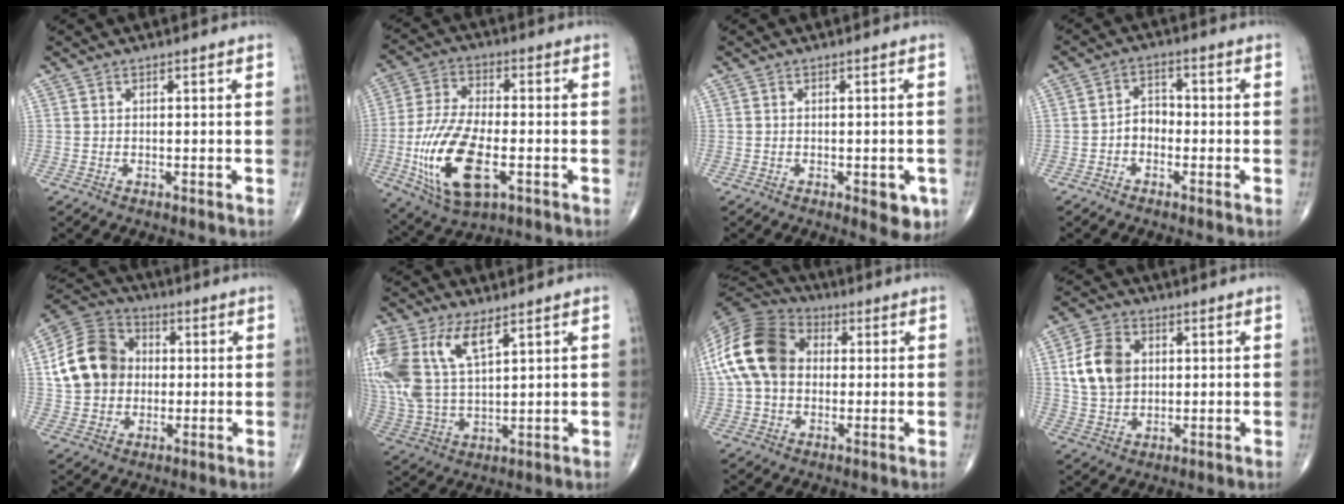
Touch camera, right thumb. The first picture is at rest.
{"total": 17.4, "force": [-4.7, 7.9, 14.7], "torque": [-0.303, 0.005, -0.076]}
{"total": 4.5, "force": [-1.7, 2.0, 3.7], "torque": [-0.027, -0.002, -0.017]}
{"total": 3.8, "force": [-1.3, 2.8, 2.2], "torque": [-0.021, 0.021, -0.034]}
{"total": 14.5, "force": [1.4, 11.9, 8.1], "torque": [-0.134, 0.020, 0.020]}
{"total": 19.0, "force": [8.3, 9.6, 14.1], "torque": [-0.336, -0.004, 0.166]}
{"total": 16.9, "force": [1.8, 12.5, 11.3], "torque": [-0.222, 0.031, 0.024]}
{"total": 10.4, "force": [2.0, 7.8, 6.7], "torque": [-0.113, 0.001, 0.039]}